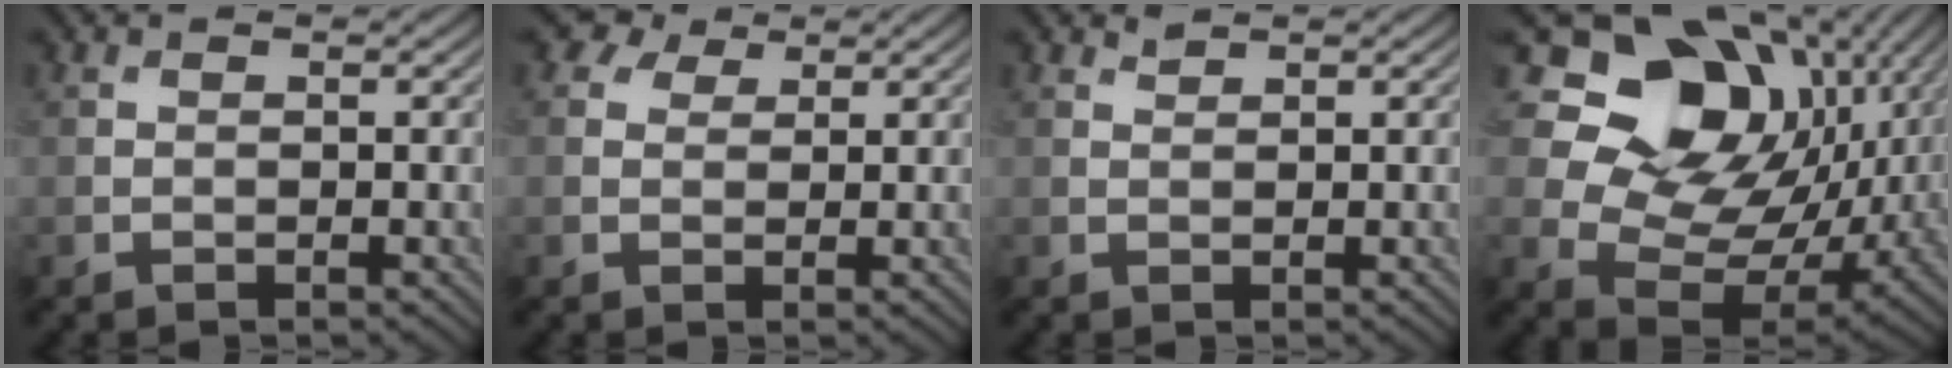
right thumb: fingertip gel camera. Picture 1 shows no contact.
{"total": 2.8, "force": [1.7, 2.0, 1.1], "torque": [-0.026, 0.008, 0.028]}
{"total": 0.8, "force": [0.8, 0.0, 0.0], "torque": [-0.005, 0.001, 0.020]}
{"total": 17.8, "force": [6.5, 13.0, 10.3], "torque": [-0.209, 0.023, 0.128]}